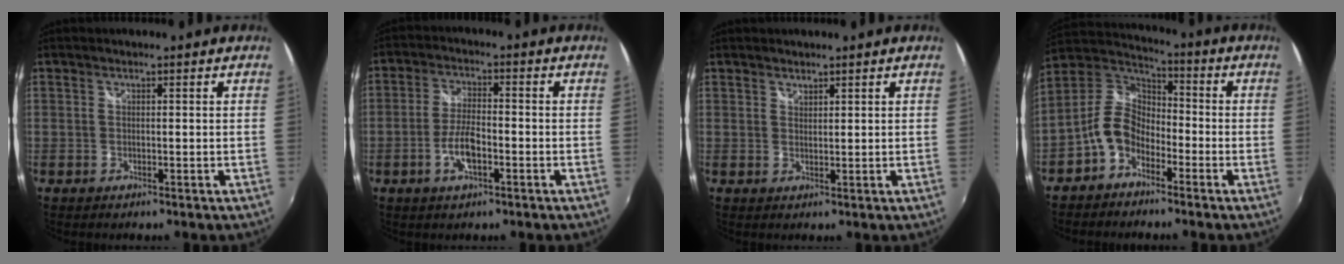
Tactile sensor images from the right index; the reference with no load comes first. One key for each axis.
{"total": 6.2, "fx": -2.4, "fy": 2.1, "fz": 5.3, "tx": -0.111, "ty": 0.001, "tz": -0.046}
{"total": 1.3, "fx": 1.1, "fy": 0.5, "fz": 0.2, "tx": 0.000, "ty": 0.001, "tz": 0.020}
{"total": 9.6, "fx": -5.0, "fy": 6.3, "fz": 5.3, "tx": -0.111, "ty": 0.025, "tz": -0.101}